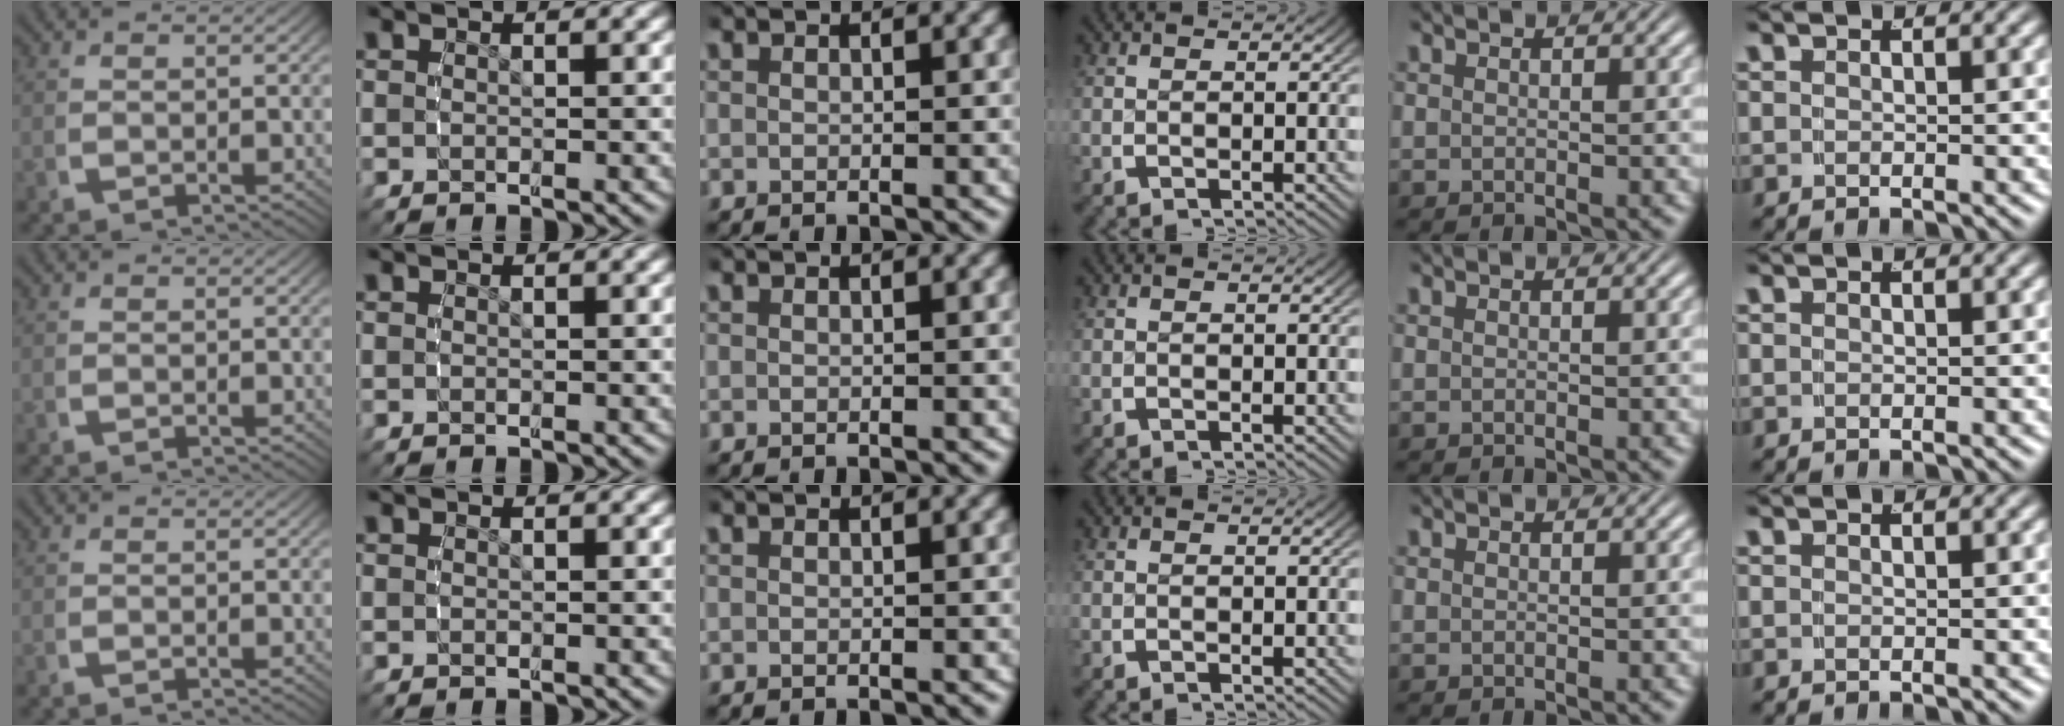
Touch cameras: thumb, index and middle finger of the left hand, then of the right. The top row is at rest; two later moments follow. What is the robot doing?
{"motion": "reach", "object": "shirt"}